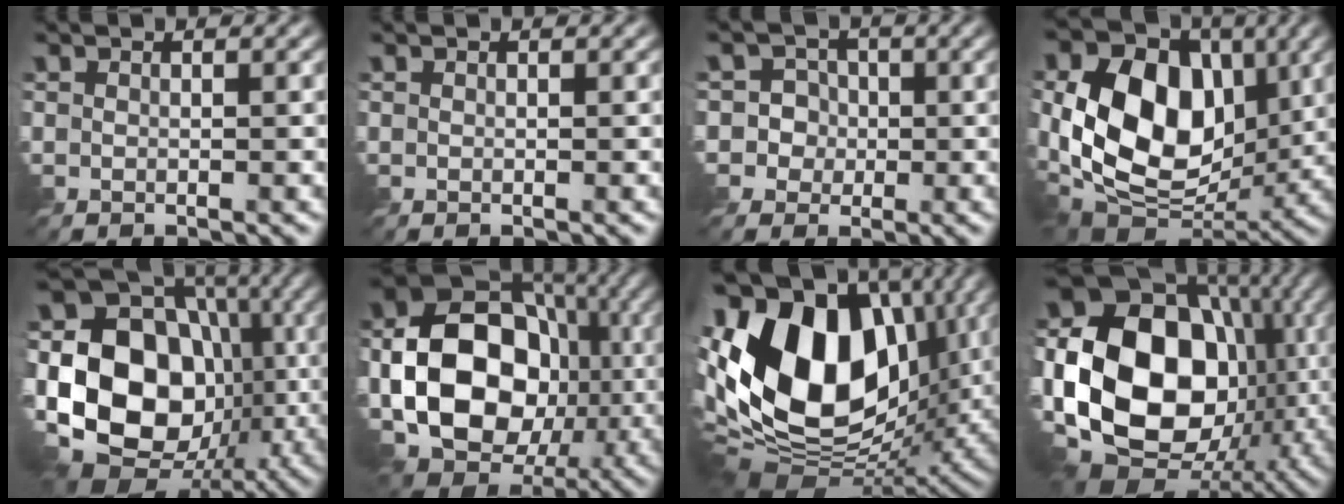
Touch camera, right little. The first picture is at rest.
{"total": 0.0}
{"total": 3.7, "force": [-0.2, 3.6, 0.9], "torque": [-0.005, 0.008, -0.010]}
{"total": 14.2, "force": [1.1, 10.0, 10.1], "torque": [-0.166, -0.003, 0.015]}
{"total": 19.5, "force": [-2.4, 15.1, 12.1], "torque": [-0.218, 0.012, -0.067]}
{"total": 15.9, "force": [-3.5, 11.9, 10.0], "torque": [-0.159, -0.004, -0.061]}
{"total": 18.1, "force": [1.5, 12.2, 13.2], "torque": [-0.274, 0.010, 0.016]}
{"total": 21.1, "force": [-0.9, 15.5, 14.2], "torque": [-0.300, -0.002, -0.017]}